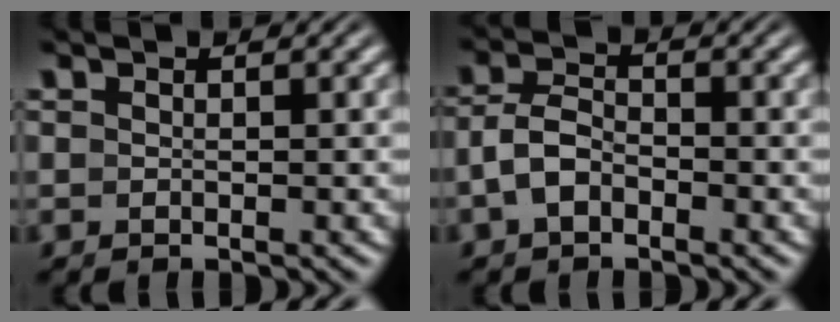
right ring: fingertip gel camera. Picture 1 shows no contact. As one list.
[{"total": 3.1, "force": [-1.2, 2.3, 1.7], "torque": [-0.041, -0.009, -0.015]}]